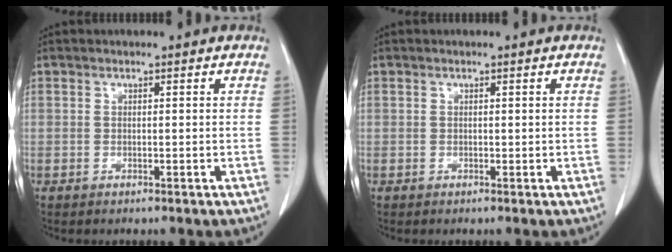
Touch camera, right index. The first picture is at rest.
{"total": 0.0}